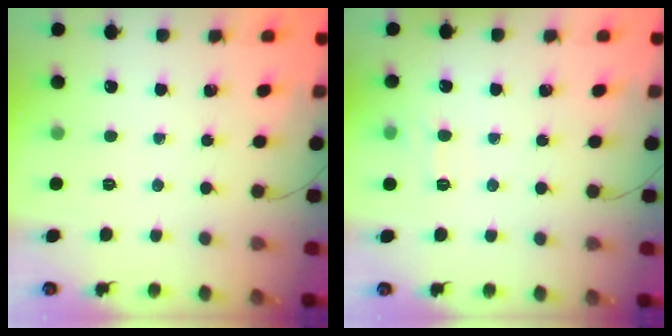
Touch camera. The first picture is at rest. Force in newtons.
{"total": 6.4, "press": 6.2, "slide": 1.6}